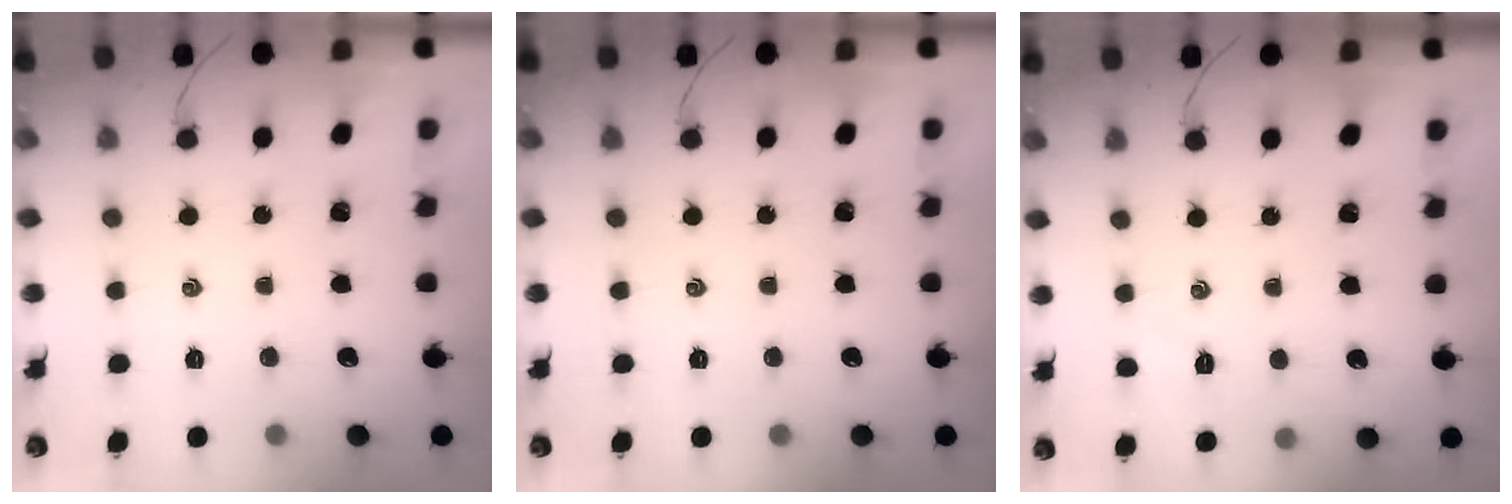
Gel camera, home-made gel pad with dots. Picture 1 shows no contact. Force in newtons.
{"total": 0.0}
{"total": 2.9, "press": 2.8, "slide": 0.8}